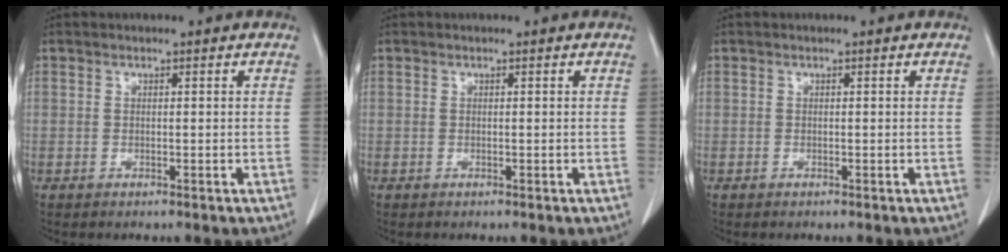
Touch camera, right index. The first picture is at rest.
{"total": 0.0}
{"total": 0.0}